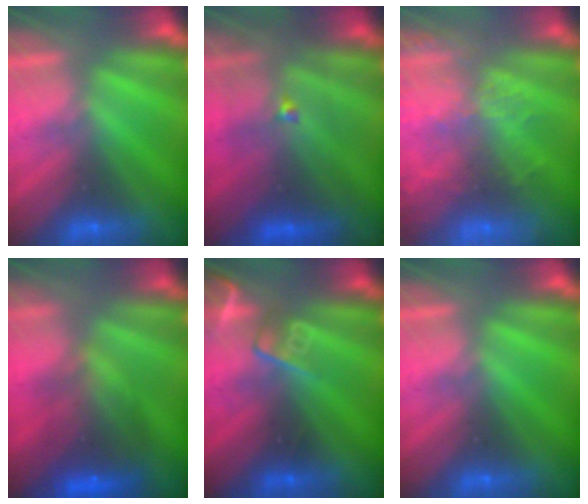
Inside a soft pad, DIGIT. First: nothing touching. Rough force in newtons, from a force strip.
{"total": 4.5}
{"total": 8.7}
{"total": 7.1}
{"total": 2.7}
{"total": 0.0}